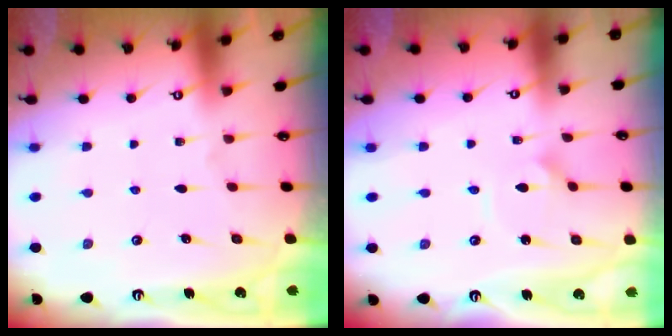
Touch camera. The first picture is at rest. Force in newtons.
{"total": 2.1, "press": 2.1, "slide": 0.1}